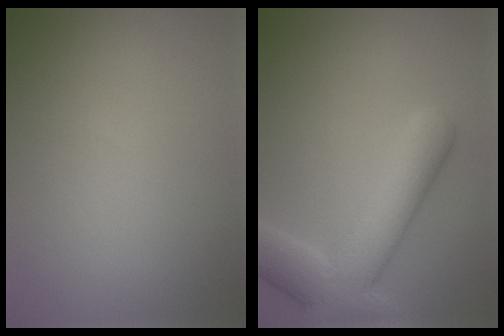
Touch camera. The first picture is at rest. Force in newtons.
{"total": 8.2, "press": 8.2, "slide": 0.6}